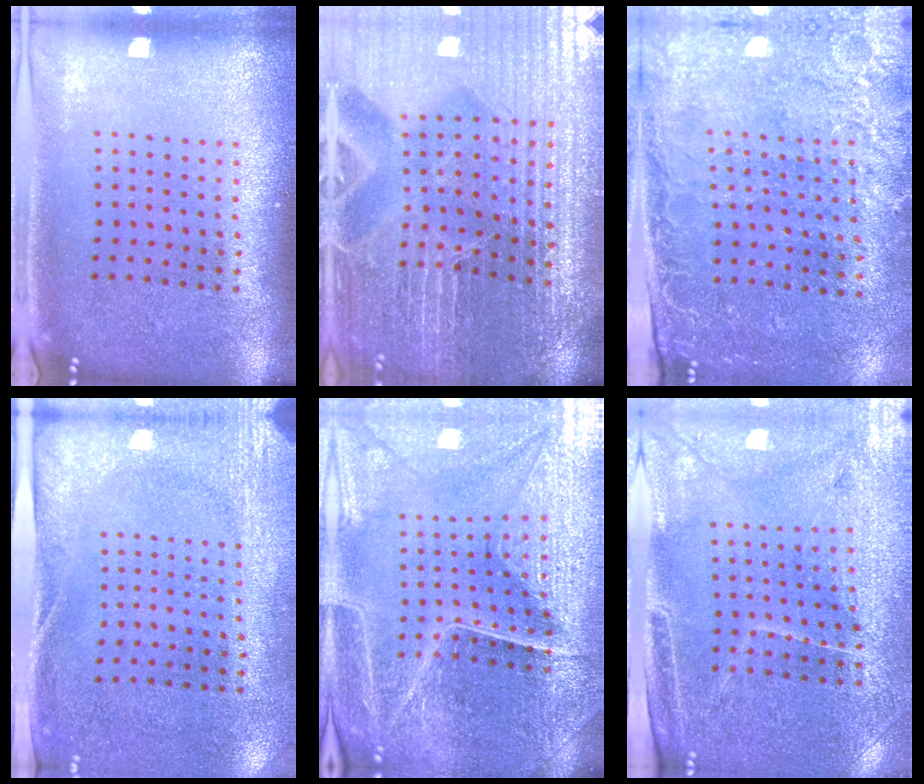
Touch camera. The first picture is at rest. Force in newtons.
{"total": 4.5, "press": 4.4, "slide": 1.3}
{"total": 2.7, "press": 2.4, "slide": 1.2}
{"total": 2.7, "press": 2.1, "slide": 1.7}
{"total": 4.4, "press": 4.3, "slide": 0.8}
{"total": 3.3, "press": 3.1, "slide": 1.0}